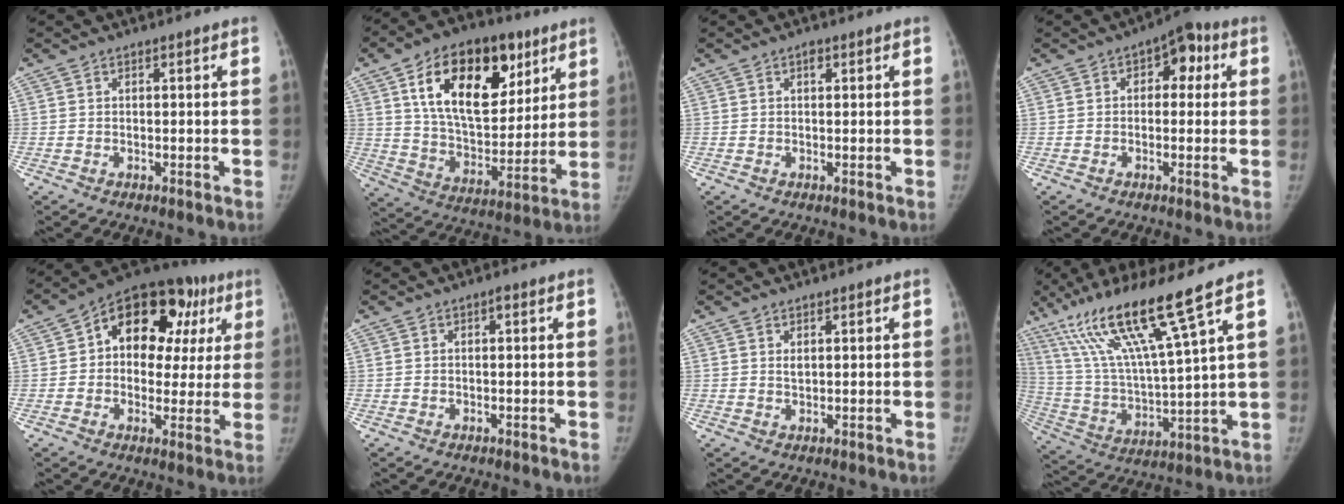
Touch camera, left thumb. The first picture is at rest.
{"total": 23.9, "force": [10.5, 13.6, 16.6], "torque": [-0.228, -0.026, 0.175]}
{"total": 1.2, "force": [0.5, 0.7, 0.8], "torque": [-0.008, 0.001, 0.005]}
{"total": 6.6, "force": [1.6, 4.0, 5.0], "torque": [-0.023, 0.014, 0.010]}
{"total": 19.8, "force": [6.2, 13.4, 13.3], "torque": [-0.118, 0.031, 0.082]}
{"total": 0.7, "force": [0.2, 0.3, 0.6], "torque": [-0.004, 0.003, 0.000]}
{"total": 1.2, "force": [0.6, 0.6, 0.8], "torque": [-0.005, -0.004, 0.013]}
{"total": 18.6, "force": [11.8, 0.1, 14.5], "torque": [-0.262, -0.053, 0.221]}